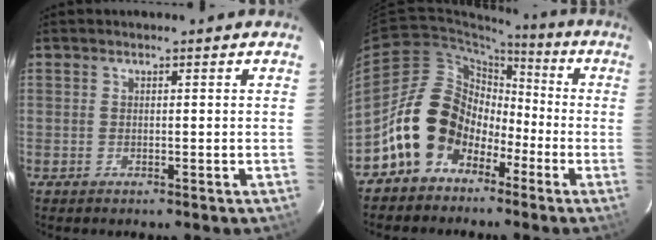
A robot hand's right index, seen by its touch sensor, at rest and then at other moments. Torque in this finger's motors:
{"motor_torque": [0.35, -0.19, 0.00, -0.08]}